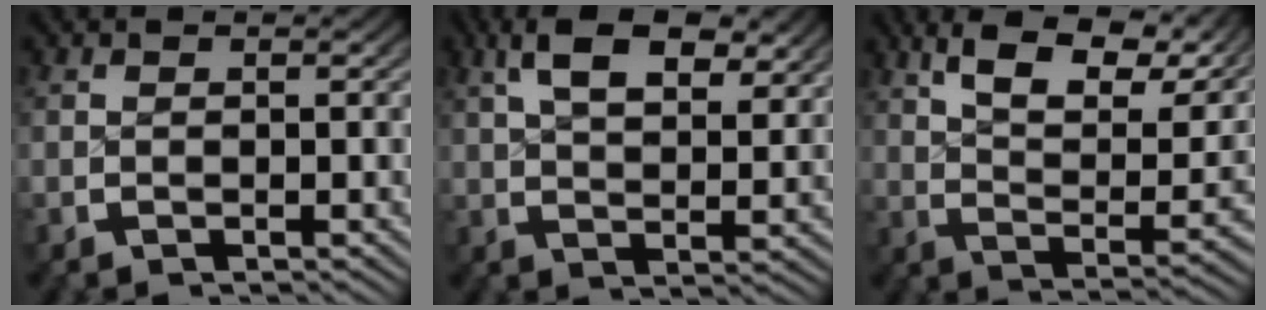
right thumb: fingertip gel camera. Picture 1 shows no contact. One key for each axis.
{"total": 6.7, "fx": 3.9, "fy": 2.7, "fz": 4.7, "tx": -0.064, "ty": 0.009, "tz": 0.062}
{"total": 13.3, "fx": 6.3, "fy": 6.4, "fz": 9.8, "tx": -0.151, "ty": 0.019, "tz": 0.086}